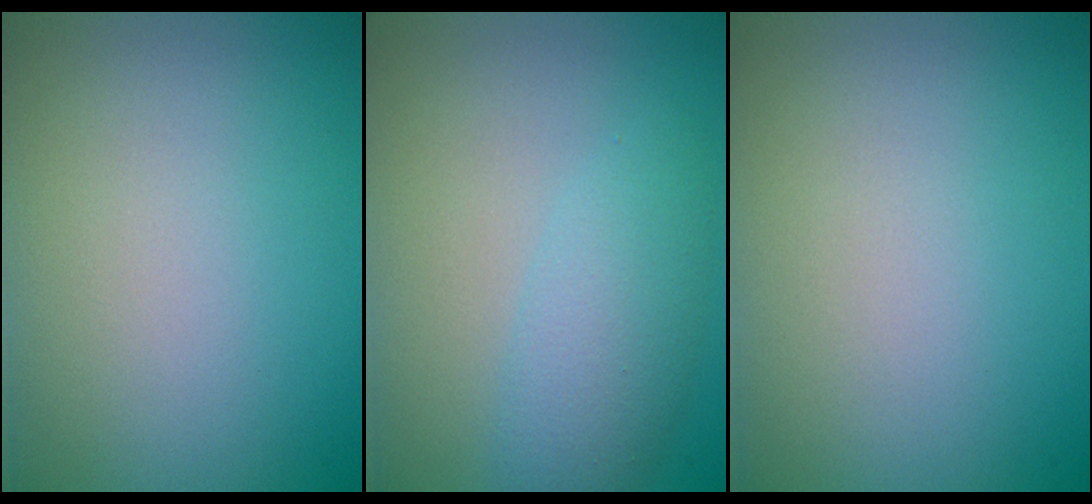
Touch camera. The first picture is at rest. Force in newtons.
{"total": 3.3, "press": 3.3, "slide": 0.1}
{"total": 0.0}